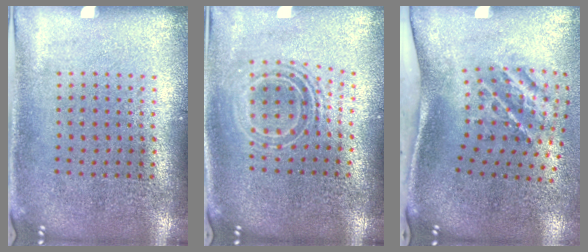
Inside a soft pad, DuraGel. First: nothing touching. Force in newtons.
{"total": 1.7, "press": 1.4, "slide": 1.1}
{"total": 2.1, "press": 1.3, "slide": 1.7}